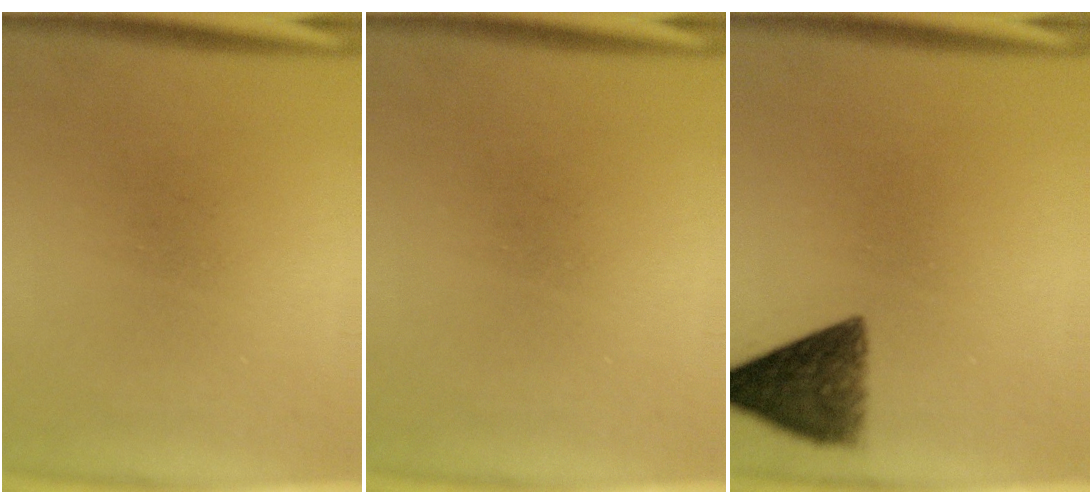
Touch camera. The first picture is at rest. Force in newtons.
{"total": 0.0}
{"total": 8.3}